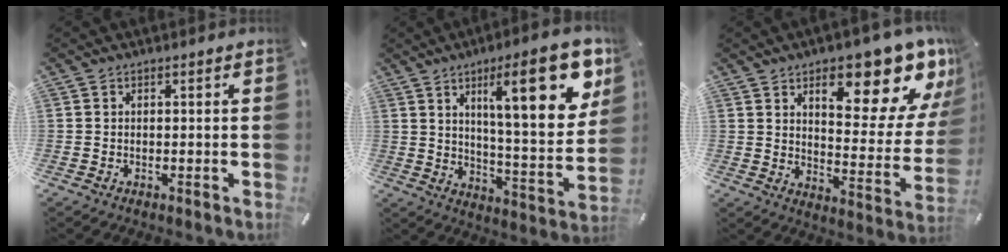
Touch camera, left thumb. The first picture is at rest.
{"total": 22.0, "force": [10.0, 6.6, 18.4], "torque": [-0.263, -0.052, 0.144]}
{"total": 18.9, "force": [11.3, 7.6, 13.1], "torque": [-0.162, -0.092, 0.176]}